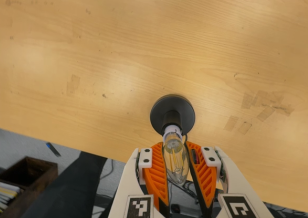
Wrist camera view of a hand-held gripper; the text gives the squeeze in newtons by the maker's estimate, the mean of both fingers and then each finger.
{"total": 13.7, "left": 14.0, "right": 13.4}